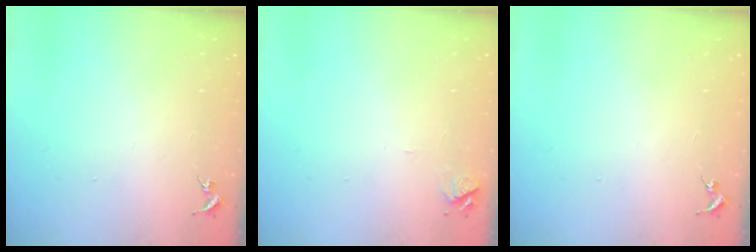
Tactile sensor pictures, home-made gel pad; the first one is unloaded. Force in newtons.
{"total": 4.9, "press": 4.9, "slide": 0.5}
{"total": 0.0}